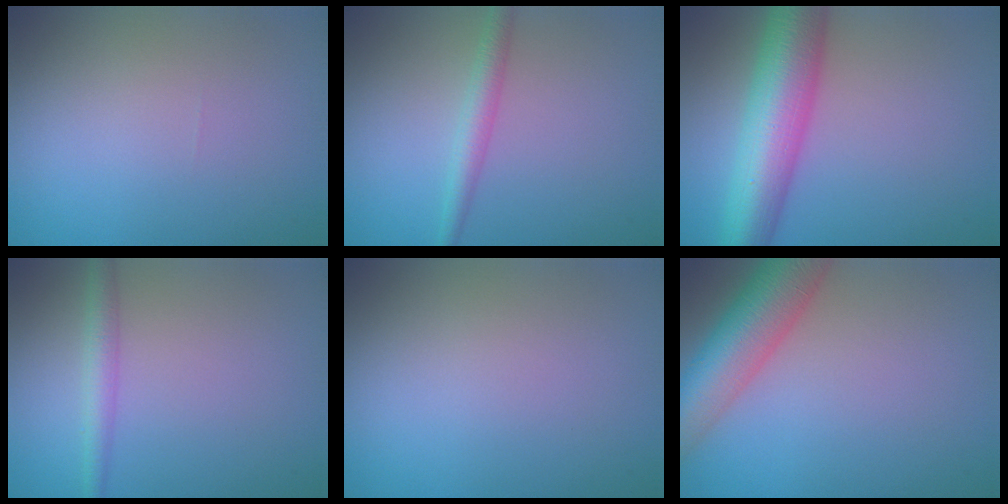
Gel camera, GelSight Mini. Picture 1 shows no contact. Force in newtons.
{"total": 2.2, "press": 2.2, "slide": 0.1}
{"total": 9.3, "press": 9.3, "slide": 0.2}
{"total": 2.2, "press": 2.2, "slide": 0.1}
{"total": 0.0}
{"total": 7.9, "press": 7.9, "slide": 0.4}